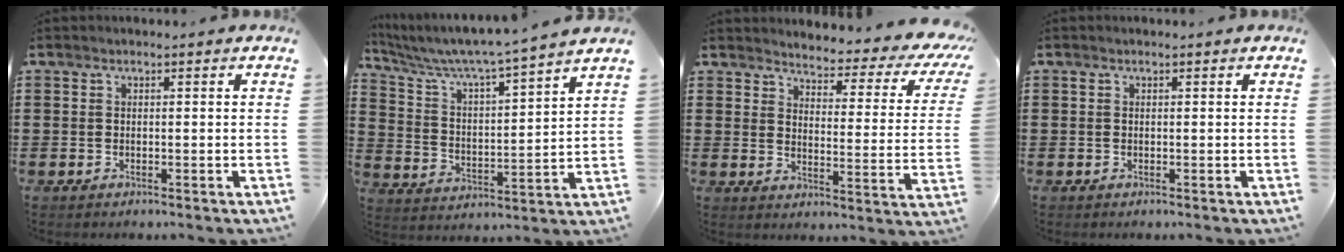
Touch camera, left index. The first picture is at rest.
{"total": 5.4, "force": [4.9, -0.5, 2.2], "torque": [-0.068, -0.042, 0.074]}
{"total": 3.4, "force": [3.1, 0.4, 1.3], "torque": [-0.031, -0.035, 0.042]}
{"total": 0.0}